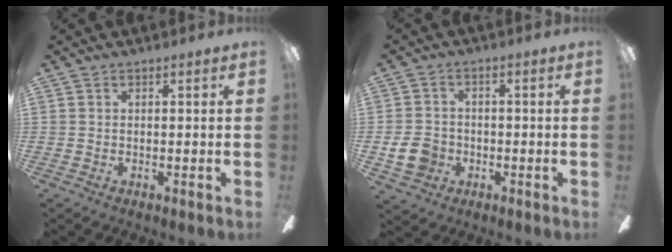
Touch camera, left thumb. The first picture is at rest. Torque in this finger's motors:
{"motor_torque": [0.38, 1.41, 0.23, -0.24, 0.01]}